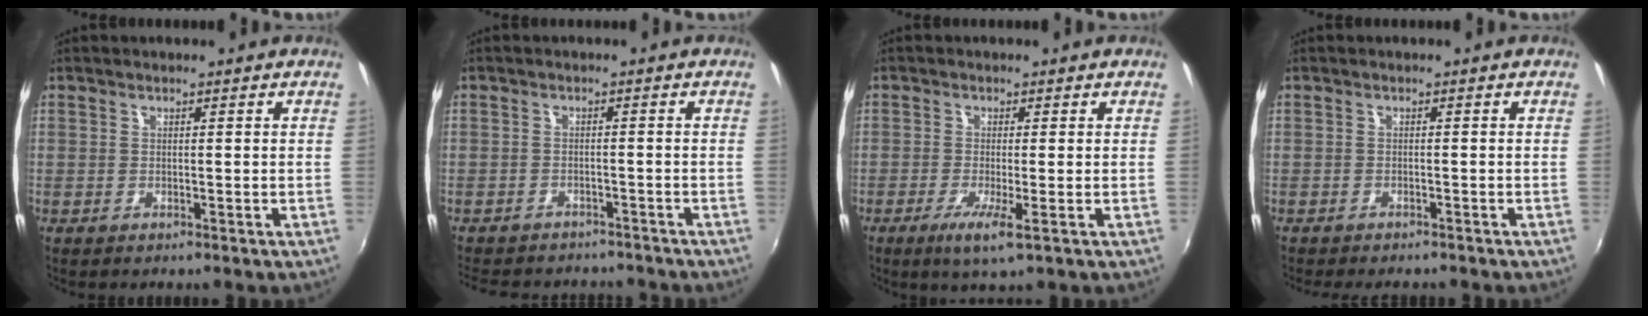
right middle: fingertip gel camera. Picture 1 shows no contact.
{"total": 10.3, "force": [-8.8, 4.0, 3.3], "torque": [-0.084, -0.004, -0.124]}
{"total": 4.3, "force": [-1.8, -0.2, 3.9], "torque": [-0.086, -0.013, -0.035]}
{"total": 4.1, "force": [-3.6, 1.0, 1.6], "torque": [-0.038, -0.016, -0.055]}